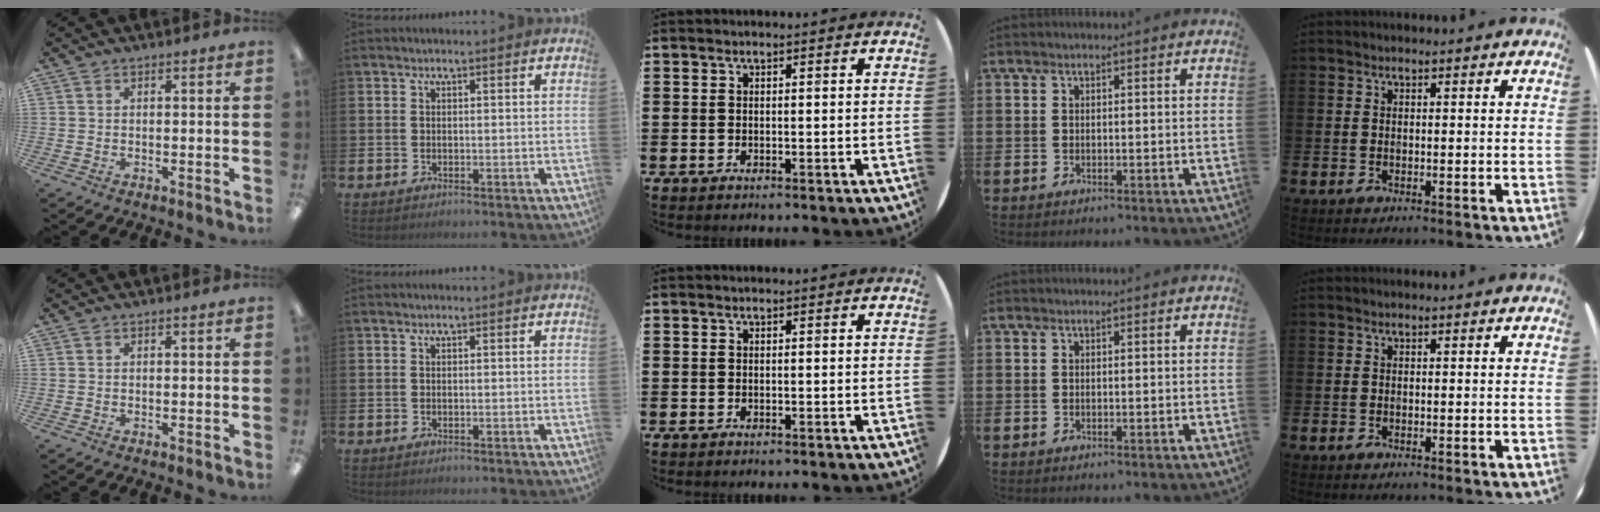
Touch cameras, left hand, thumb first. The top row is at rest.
{}